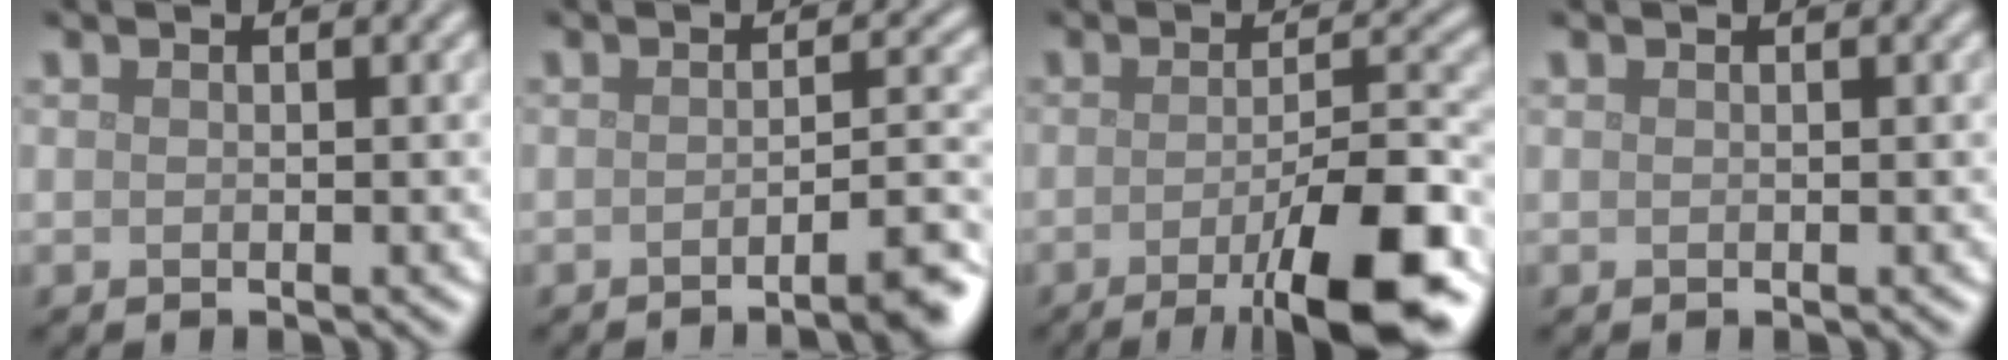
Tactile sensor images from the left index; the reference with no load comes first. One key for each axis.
{"total": 4.3, "fx": -2.5, "fy": 0.8, "fz": 3.4, "tx": -0.034, "ty": 0.007, "tz": -0.045}
{"total": 10.3, "fx": -4.6, "fy": 2.4, "fz": 8.8, "tx": -0.113, "ty": -0.003, "tz": -0.072}
{"total": 0.0}